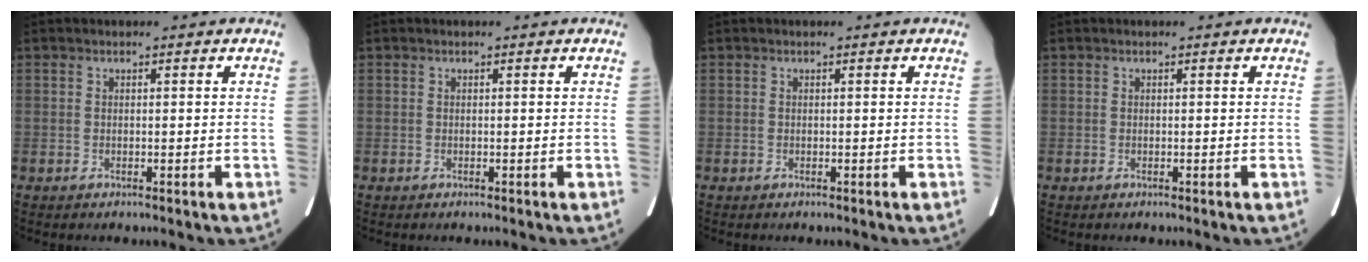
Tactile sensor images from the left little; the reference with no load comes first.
{"total": 0.0}
{"total": 0.0}
{"total": 0.0}